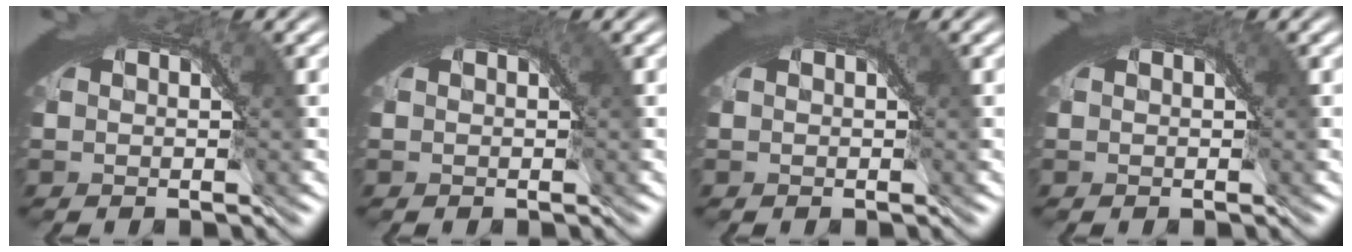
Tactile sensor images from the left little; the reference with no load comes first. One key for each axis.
{"total": 1.7, "fx": 1.0, "fy": 0.4, "fz": 1.4, "tx": -0.013, "ty": 0.003, "tz": 0.011}
{"total": 0.8, "fx": 0.5, "fy": 0.2, "fz": 0.7, "tx": -0.004, "ty": 0.001, "tz": 0.006}
{"total": 1.1, "fx": 0.5, "fy": 0.3, "fz": 0.9, "tx": -0.009, "ty": 0.002, "tz": 0.006}